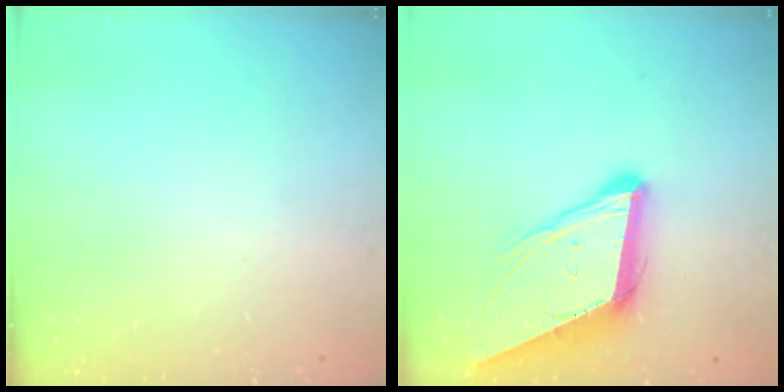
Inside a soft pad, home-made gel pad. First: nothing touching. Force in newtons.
{"total": 13.2, "press": 12.6, "slide": 4.0}